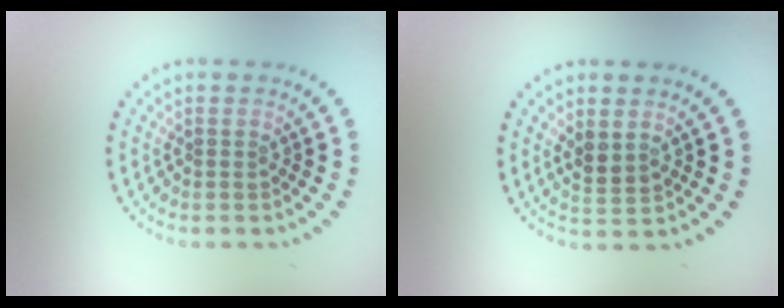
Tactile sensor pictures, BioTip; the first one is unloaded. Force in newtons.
{"total": 1.9, "press": 1.8, "slide": 0.7}